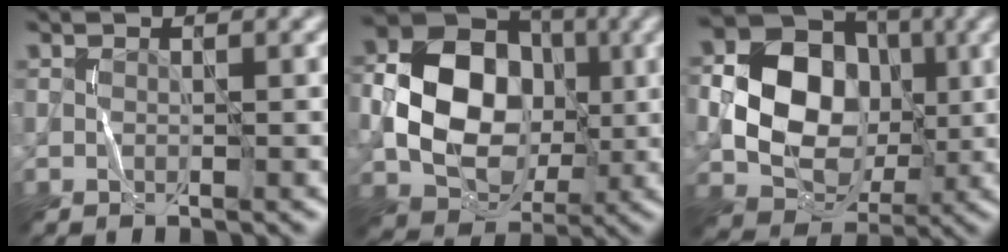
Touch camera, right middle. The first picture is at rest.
{"total": 13.7, "force": [-0.5, 10.9, 8.3], "torque": [-0.149, 0.011, -0.015]}
{"total": 15.1, "force": [0.7, 12.7, 8.0], "torque": [-0.176, 0.027, 0.006]}